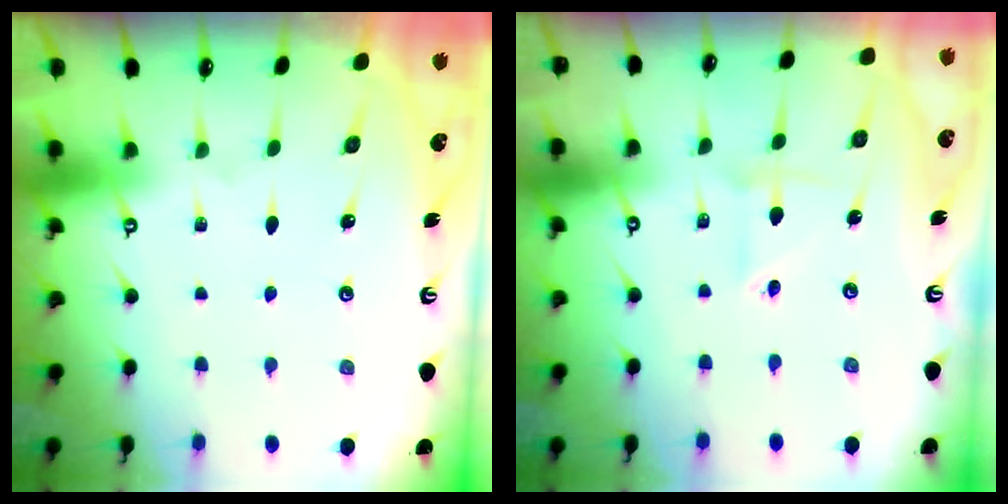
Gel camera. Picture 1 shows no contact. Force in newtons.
{"total": 2.6, "press": 2.6, "slide": 0.5}